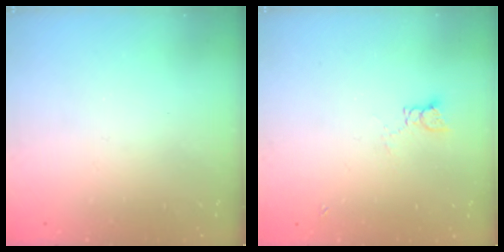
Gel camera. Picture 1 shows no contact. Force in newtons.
{"total": 2.8, "press": 2.8, "slide": 0.4}